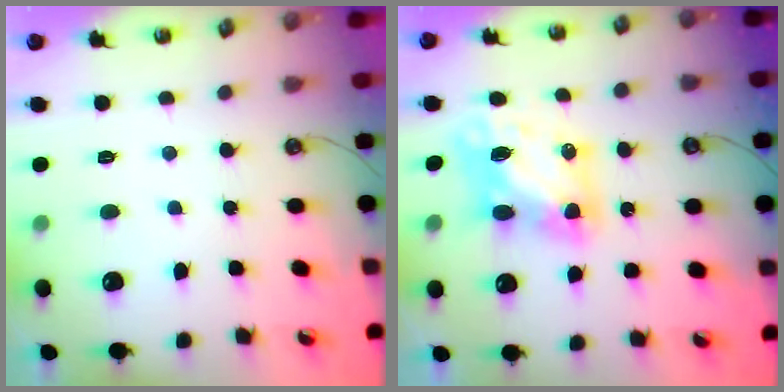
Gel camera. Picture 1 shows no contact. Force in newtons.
{"total": 8.2, "press": 8.2, "slide": 0.3}